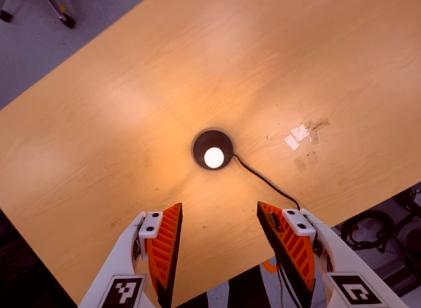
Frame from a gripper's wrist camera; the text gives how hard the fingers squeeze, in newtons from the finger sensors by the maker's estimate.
{"total": 0.0}